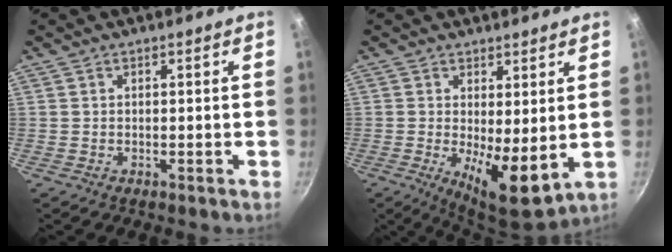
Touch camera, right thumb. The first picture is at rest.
{"total": 9.3, "force": [0.1, 3.2, 8.7], "torque": [-0.126, -0.025, 0.008]}